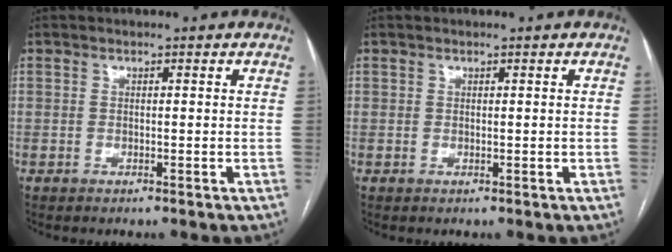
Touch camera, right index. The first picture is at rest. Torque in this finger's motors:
{"motor_torque": [0.10, 0.07, 0.01, 0.00]}